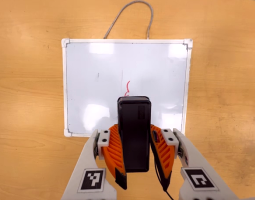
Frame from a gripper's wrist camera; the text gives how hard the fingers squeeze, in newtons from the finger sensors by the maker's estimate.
{"total": 8.9, "left": 7.9, "right": 10.0}